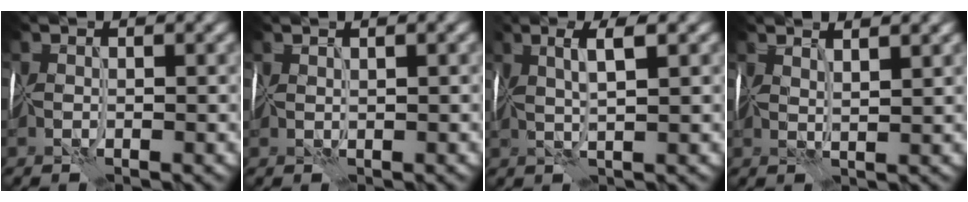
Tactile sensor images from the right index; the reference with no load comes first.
{"total": 1.1, "force": [1.1, -0.3, 0.2], "torque": [0.003, 0.008, 0.021]}
{"total": 2.7, "force": [2.0, -0.6, 1.7], "torque": [-0.022, 0.011, 0.038]}
{"total": 2.9, "force": [2.6, 0.1, 1.2], "torque": [-0.001, 0.014, 0.043]}